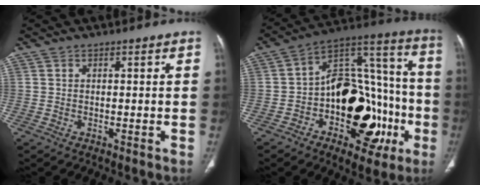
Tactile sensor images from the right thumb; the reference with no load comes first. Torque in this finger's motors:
{"motor_torque": [2.68, 2.33, 1.10, -1.35, 0.16]}